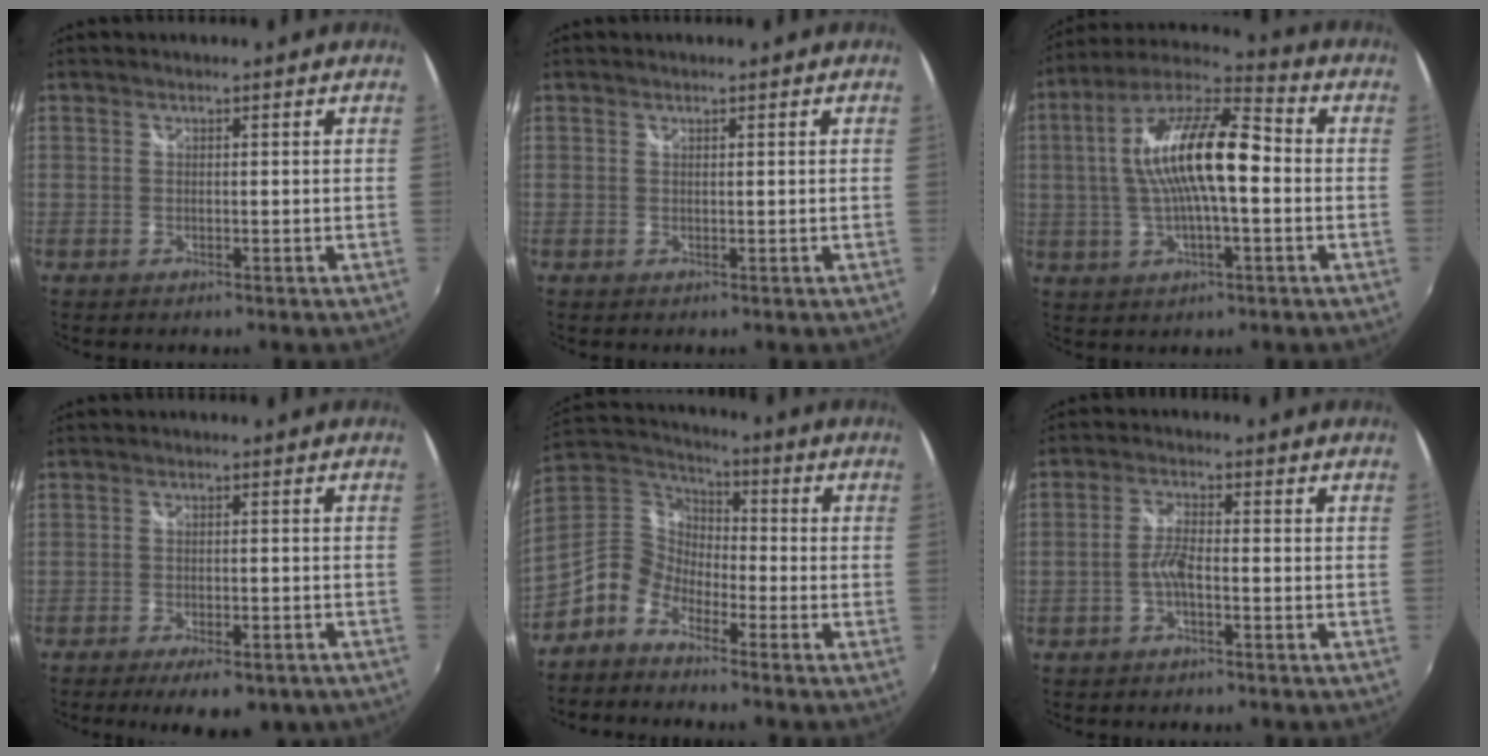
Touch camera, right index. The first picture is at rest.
{"total": 0.0}
{"total": 16.8, "force": [0.3, 5.0, 16.1], "torque": [-0.298, 0.018, -0.005]}
{"total": 9.2, "force": [-6.6, 3.2, 5.6], "torque": [-0.115, -0.024, -0.089]}
{"total": 9.3, "force": [-5.2, 6.2, 4.5], "torque": [-0.080, 0.013, -0.119]}
{"total": 3.4, "force": [-1.4, 0.7, 3.0], "torque": [-0.069, 0.007, -0.028]}